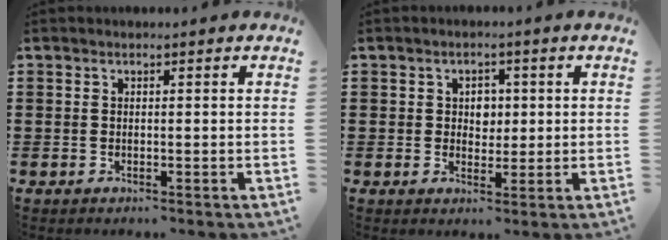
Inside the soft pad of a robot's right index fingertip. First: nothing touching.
{"total": 2.7, "force": [0.5, 2.2, 1.5], "torque": [-0.027, 0.007, 0.004]}